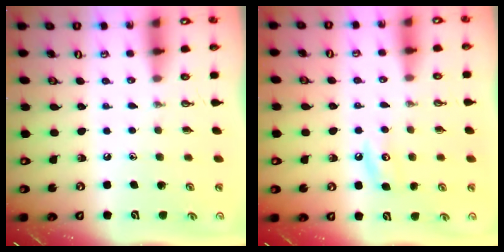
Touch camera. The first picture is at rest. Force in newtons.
{"total": 5.3, "press": 5.3, "slide": 0.5}